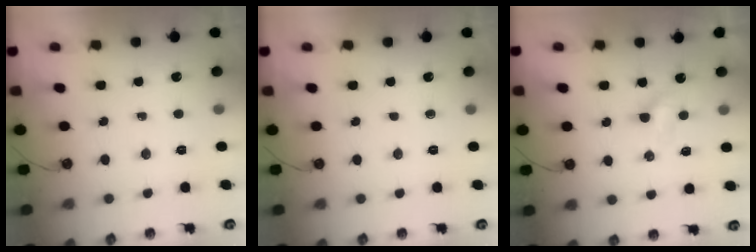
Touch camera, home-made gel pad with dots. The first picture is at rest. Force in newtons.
{"total": 0.0}
{"total": 3.1, "press": 3.1, "slide": 0.4}